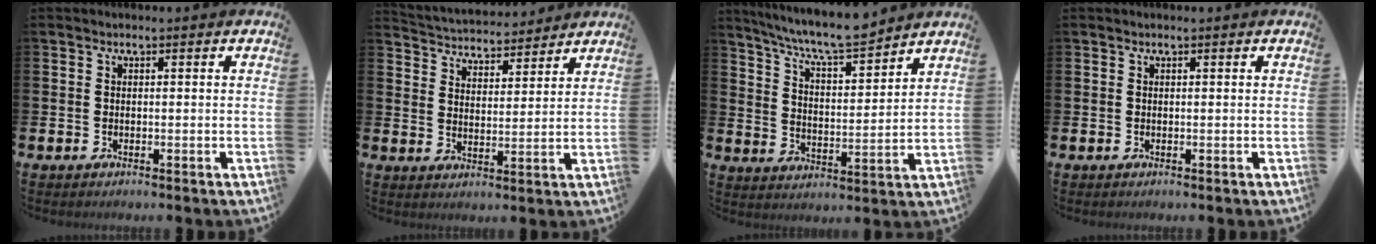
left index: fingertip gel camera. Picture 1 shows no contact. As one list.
[{"total": 4.4, "force": [4.2, 1.1, -0.2], "torque": [-0.023, -0.031, 0.073]}, {"total": 8.3, "force": [7.8, 0.6, 2.7], "torque": [-0.076, -0.050, 0.138]}, {"total": 0.0}]